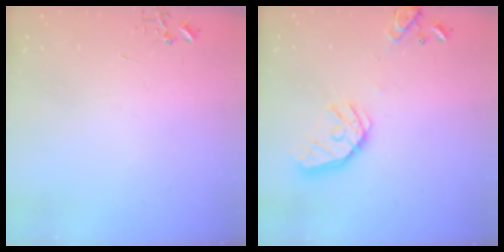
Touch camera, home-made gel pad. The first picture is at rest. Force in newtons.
{"total": 15.8, "press": 15.5, "slide": 2.5}